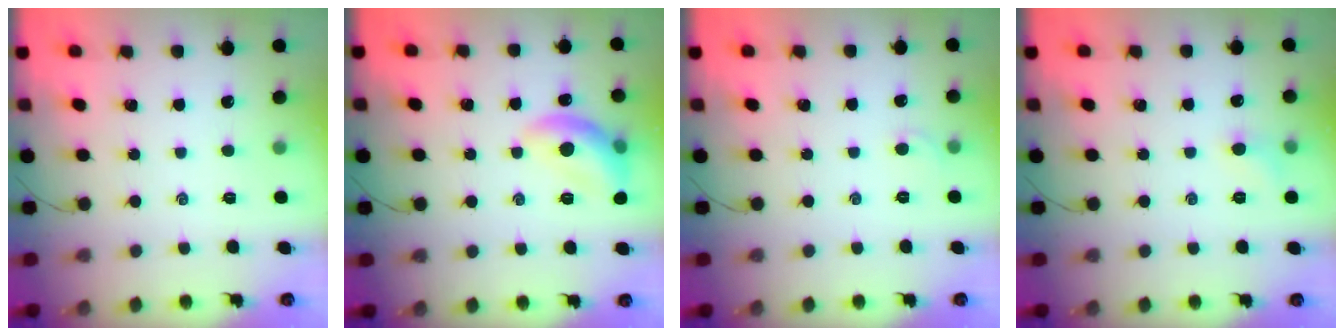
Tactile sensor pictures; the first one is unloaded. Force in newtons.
{"total": 12.5, "press": 12.4, "slide": 1.1}
{"total": 2.7, "press": 2.5, "slide": 0.9}
{"total": 4.7, "press": 4.4, "slide": 1.5}